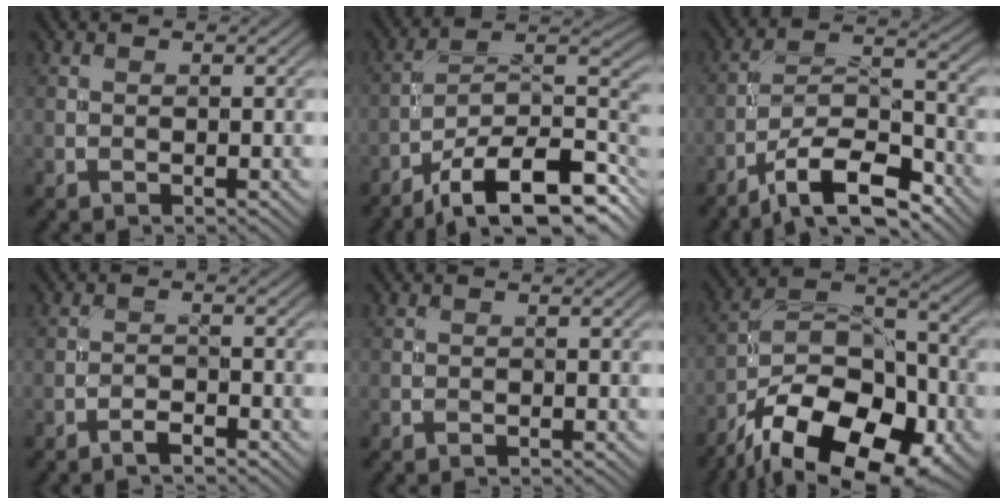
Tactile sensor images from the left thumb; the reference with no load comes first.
{"total": 14.6, "force": [-9.5, 5.1, 9.9], "torque": [-0.177, -0.009, -0.164]}
{"total": 11.2, "force": [-8.1, 3.3, 7.1], "torque": [-0.120, 0.006, -0.157]}
{"total": 1.9, "force": [-1.6, 0.2, 0.9], "torque": [-0.018, 0.004, -0.035]}
{"total": 0.0}
{"total": 18.0, "force": [-11.2, 9.1, 10.7], "torque": [-0.188, -0.033, -0.179]}